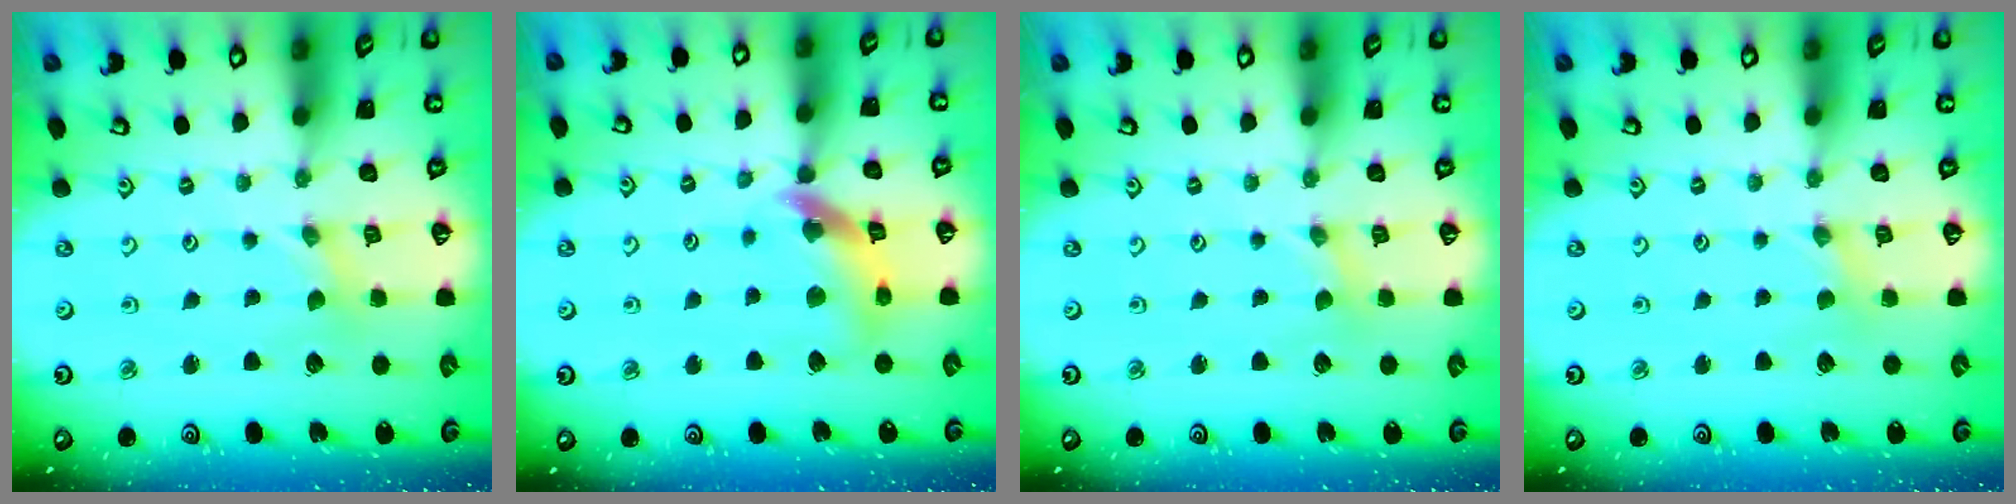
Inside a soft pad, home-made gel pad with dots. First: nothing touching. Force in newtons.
{"total": 12.5, "press": 12.5, "slide": 1.4}
{"total": 0.0}
{"total": 1.7, "press": 1.7, "slide": 0.2}